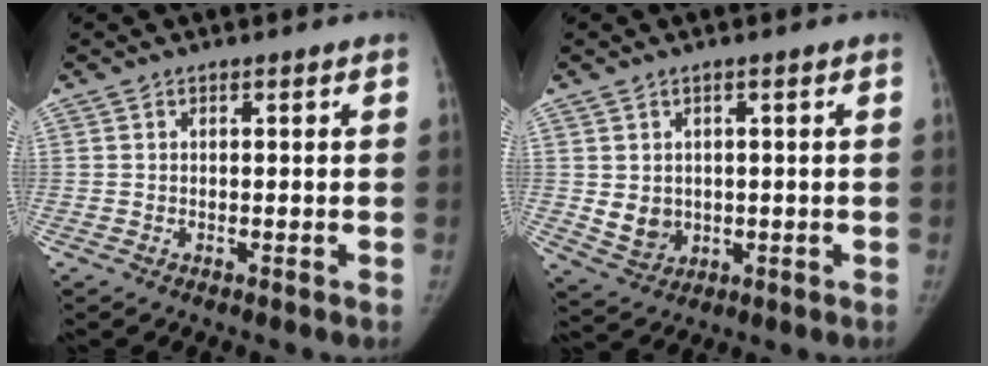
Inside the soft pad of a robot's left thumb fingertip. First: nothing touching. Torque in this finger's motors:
{"motor_torque": [0.37, 0.94, 0.60, -0.77, 0.20]}